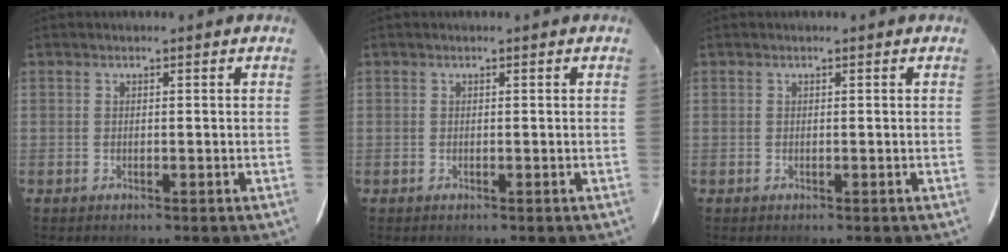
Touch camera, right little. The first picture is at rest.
{"total": 0.0}
{"total": 0.0}